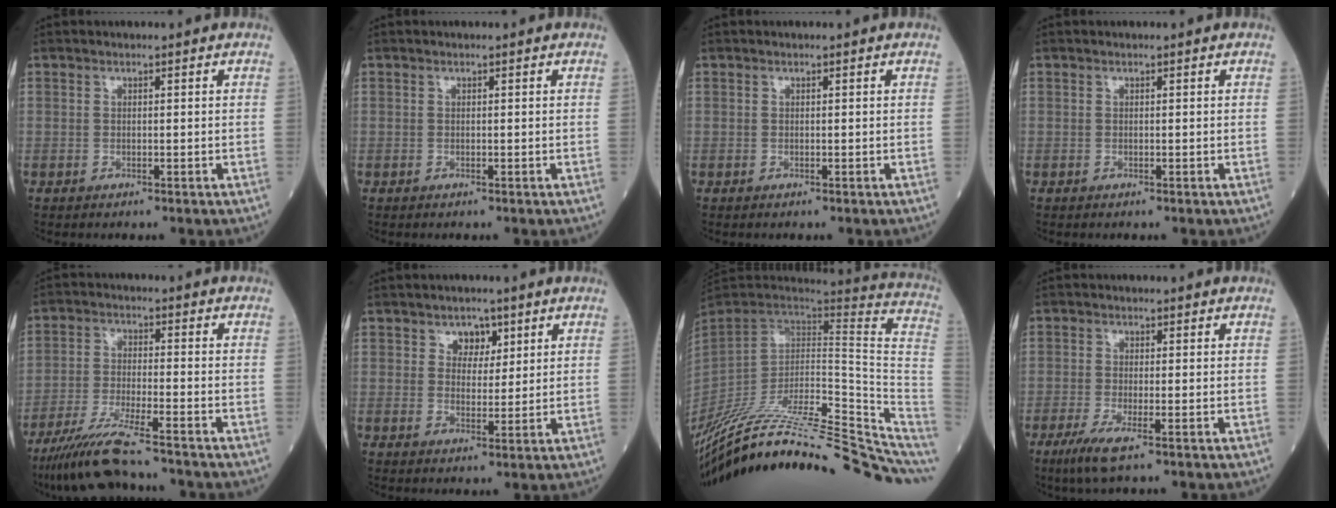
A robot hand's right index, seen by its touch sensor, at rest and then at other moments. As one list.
[{"total": 0.0}, {"total": 0.0}, {"total": 0.0}, {"total": 10.0, "force": [-8.4, 0.2, 5.4], "torque": [-0.101, -0.032, -0.149]}, {"total": 3.5, "force": [1.9, 2.5, 1.4], "torque": [-0.014, 0.003, 0.030]}, {"total": 34.5, "force": [-29.6, 3.7, 17.4], "torque": [-0.203, -0.033, -0.430]}, {"total": 4.6, "force": [-2.5, 0.5, 3.8], "torque": [-0.081, -0.015, -0.049]}]